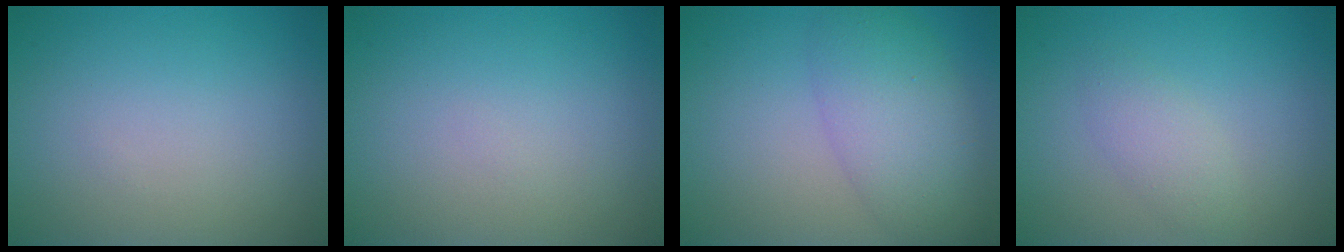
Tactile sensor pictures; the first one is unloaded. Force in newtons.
{"total": 0.0}
{"total": 5.4, "press": 5.4, "slide": 0.2}
{"total": 1.9, "press": 1.9, "slide": 0.1}